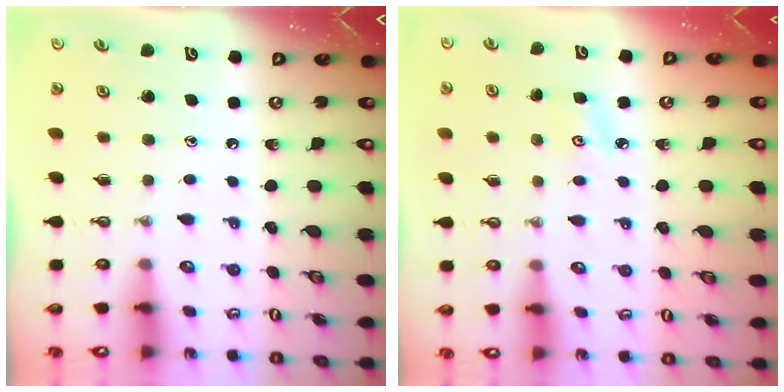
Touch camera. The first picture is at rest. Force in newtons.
{"total": 3.7, "press": 3.6, "slide": 0.4}